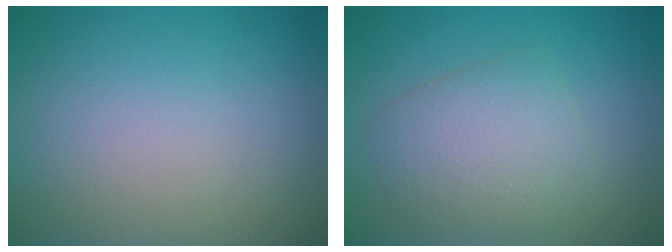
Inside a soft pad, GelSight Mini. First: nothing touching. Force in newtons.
{"total": 3.9, "press": 3.9, "slide": 0.1}